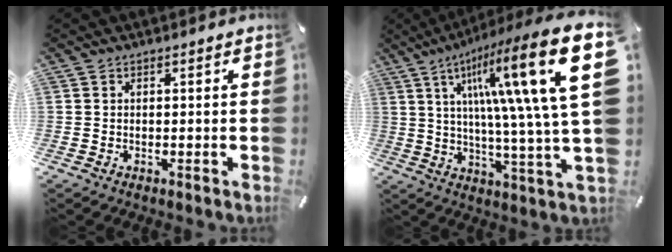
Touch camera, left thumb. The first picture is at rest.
{"total": 29.7, "force": [9.7, 5.5, 27.5], "torque": [-0.430, -0.063, 0.147]}